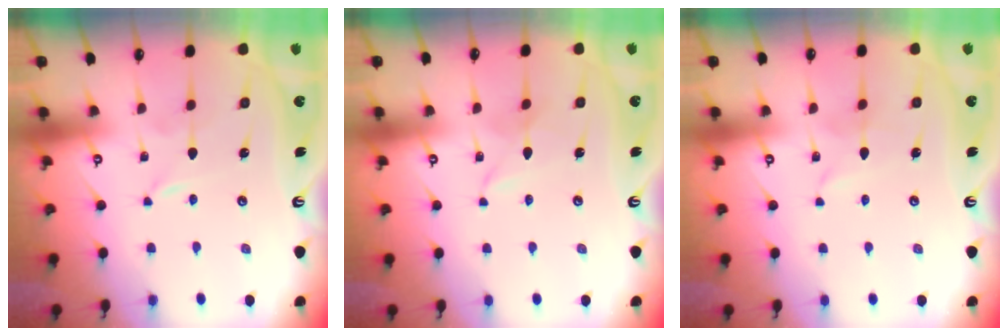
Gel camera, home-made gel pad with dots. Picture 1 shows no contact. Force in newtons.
{"total": 1.7, "press": 1.6, "slide": 0.2}
{"total": 1.9, "press": 1.9, "slide": 0.2}